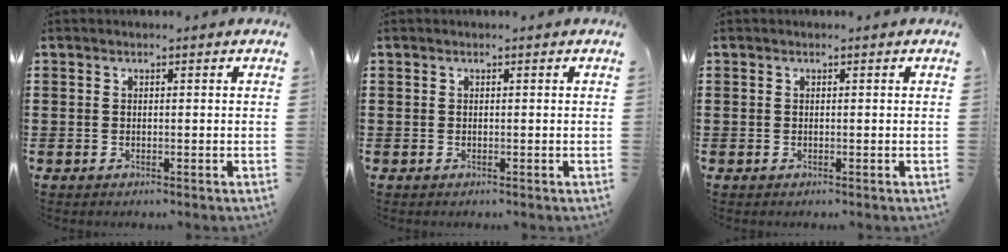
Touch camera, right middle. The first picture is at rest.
{"total": 0.0}
{"total": 0.0}